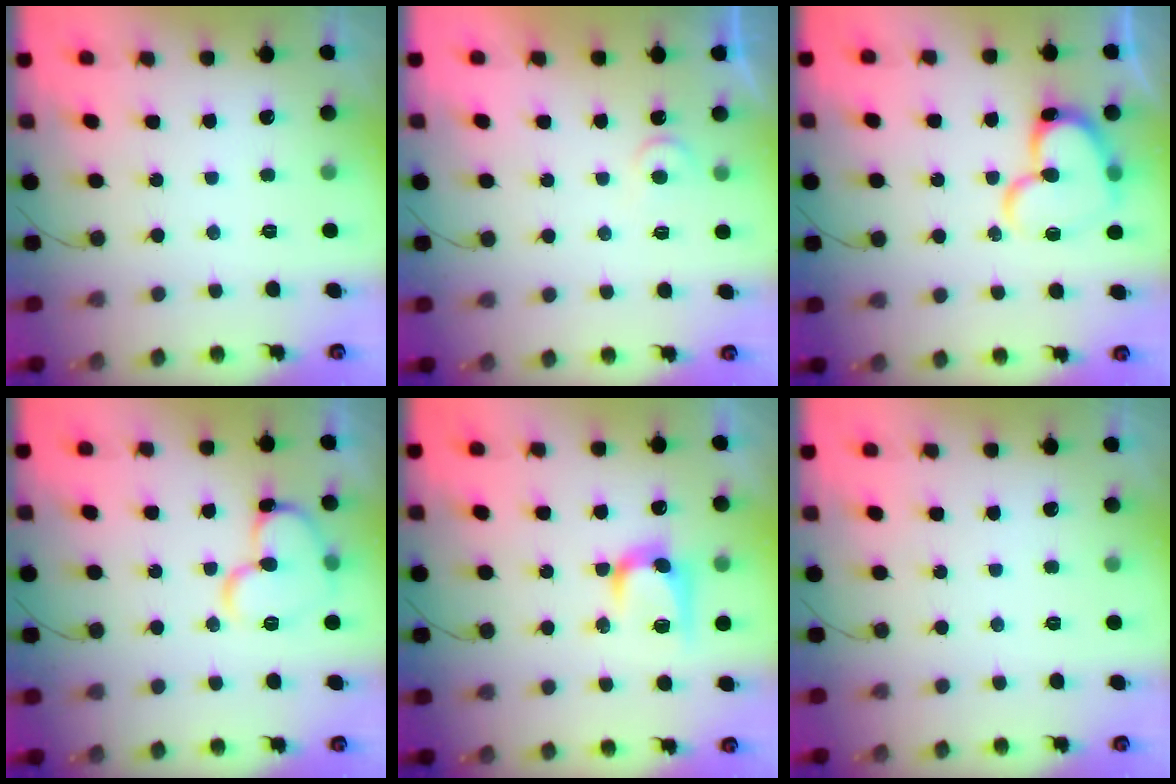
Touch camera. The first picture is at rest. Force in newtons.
{"total": 4.0, "press": 3.9, "slide": 0.3}
{"total": 15.0, "press": 14.8, "slide": 1.8}
{"total": 12.5, "press": 12.3, "slide": 1.9}
{"total": 11.9, "press": 11.9, "slide": 0.8}
{"total": 0.0}